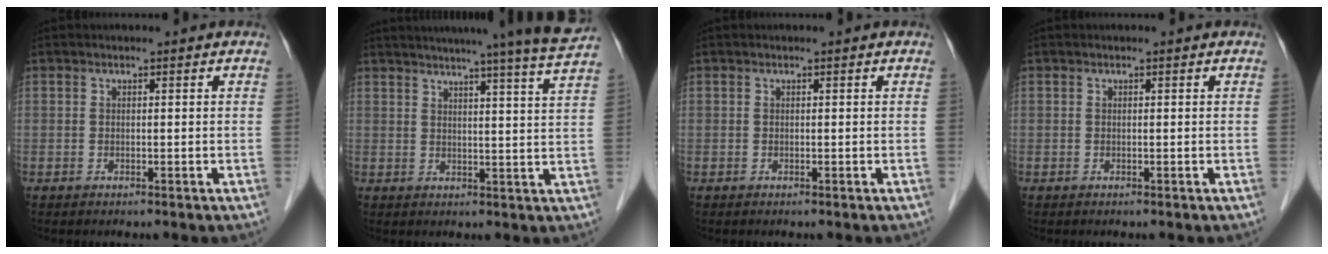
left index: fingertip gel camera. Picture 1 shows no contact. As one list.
[{"total": 17.7, "force": [15.8, -2.3, 7.8], "torque": [-0.125, -0.048, 0.186]}, {"total": 0.0}, {"total": 0.0}]